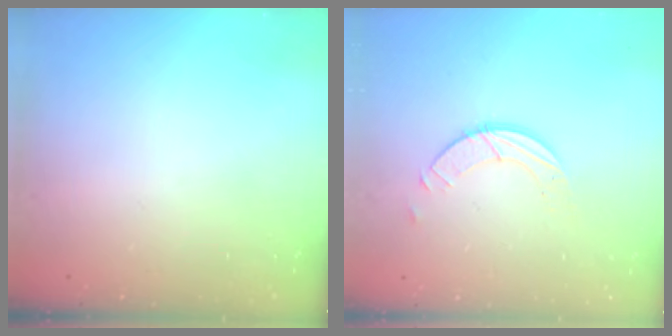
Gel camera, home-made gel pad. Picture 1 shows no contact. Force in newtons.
{"total": 3.2, "press": 3.2, "slide": 0.3}